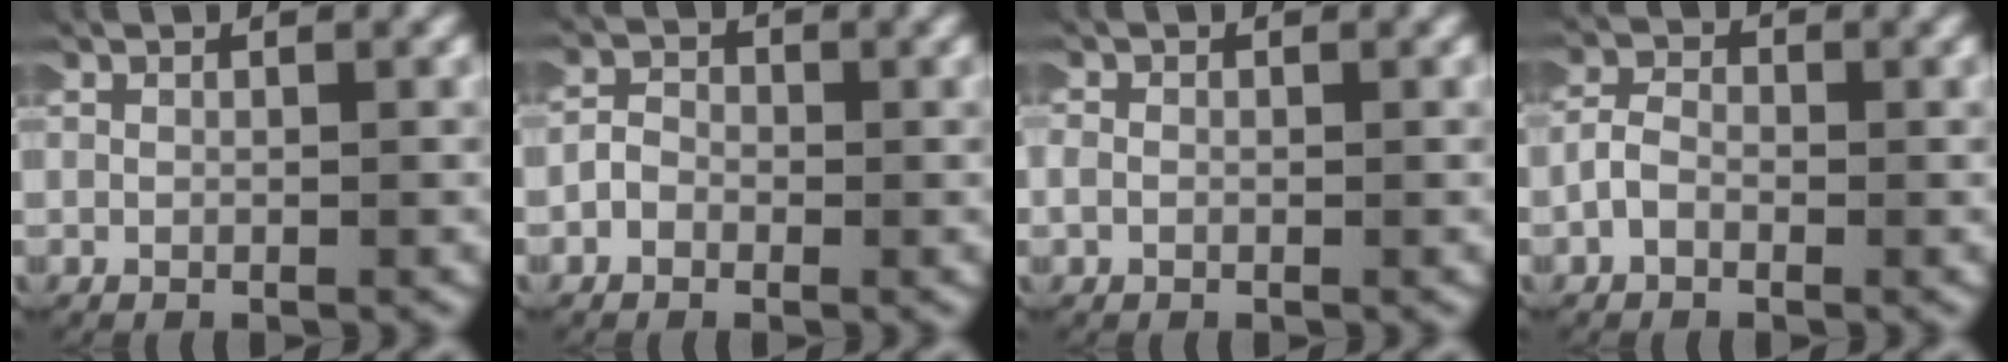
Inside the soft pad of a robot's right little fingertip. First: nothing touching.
{"total": 1.8, "force": [-0.3, 1.6, 0.7], "torque": [-0.020, 0.006, -0.014]}
{"total": 1.8, "force": [0.0, 1.6, 0.8], "torque": [-0.027, 0.000, -0.003]}
{"total": 1.8, "force": [-0.4, 1.3, 1.1], "torque": [-0.028, 0.007, -0.013]}